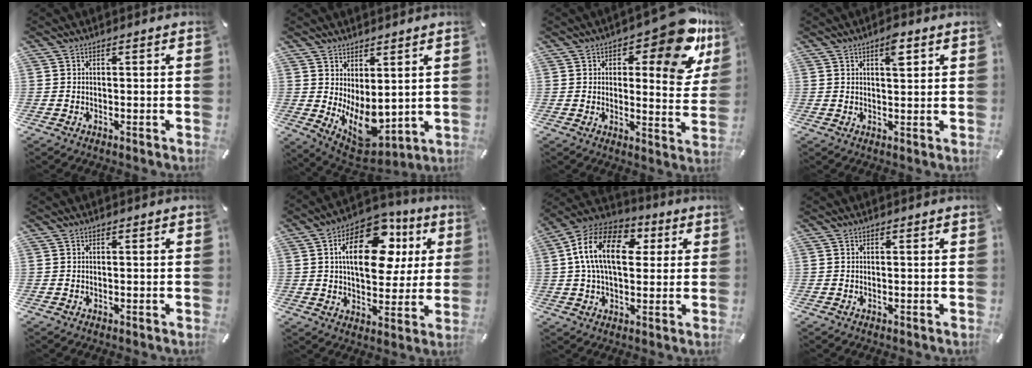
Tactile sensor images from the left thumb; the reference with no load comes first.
{"total": 8.6, "force": [0.5, 6.2, 6.0], "torque": [-0.082, -0.026, 0.019]}
{"total": 16.7, "force": [9.2, 6.6, 12.3], "torque": [-0.144, -0.068, 0.148]}
{"total": 4.4, "force": [2.2, 1.7, 3.4], "torque": [-0.050, -0.003, 0.031]}
{"total": 0.0}
{"total": 18.8, "force": [6.1, 11.0, 13.9], "torque": [-0.223, -0.010, 0.101]}
{"total": 16.4, "force": [3.3, 10.5, 12.2], "torque": [-0.242, 0.006, 0.054]}
{"total": 0.0}